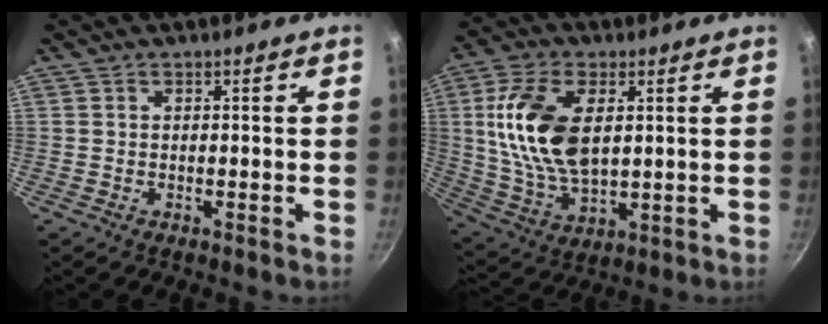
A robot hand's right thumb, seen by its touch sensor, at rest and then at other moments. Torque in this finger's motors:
{"motor_torque": [0.75, 0.86, 1.61, 0.15, 0.61]}